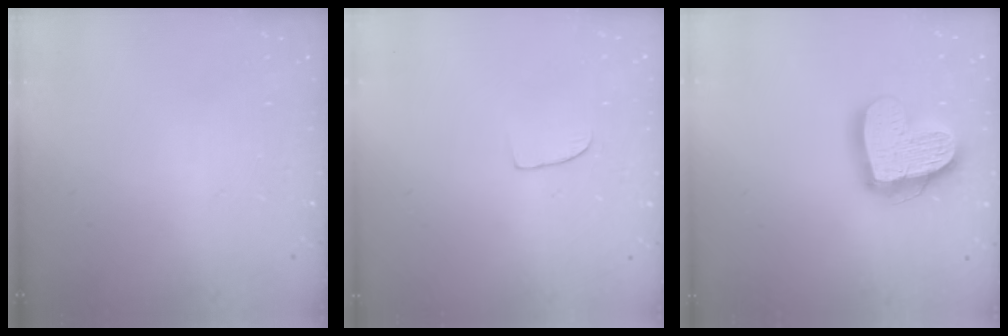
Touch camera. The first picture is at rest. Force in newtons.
{"total": 5.2, "press": 5.2, "slide": 0.3}
{"total": 17.6, "press": 17.5, "slide": 1.9}